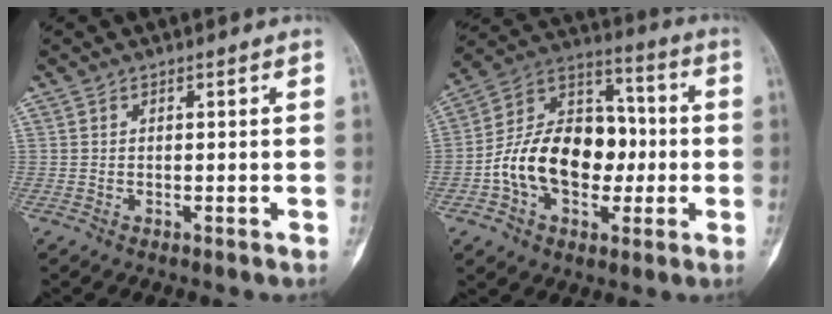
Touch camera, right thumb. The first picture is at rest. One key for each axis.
{"total": 19.5, "fx": -2.6, "fy": 13.5, "fz": 13.8, "tx": -0.204, "ty": 0.042, "tz": -0.042}